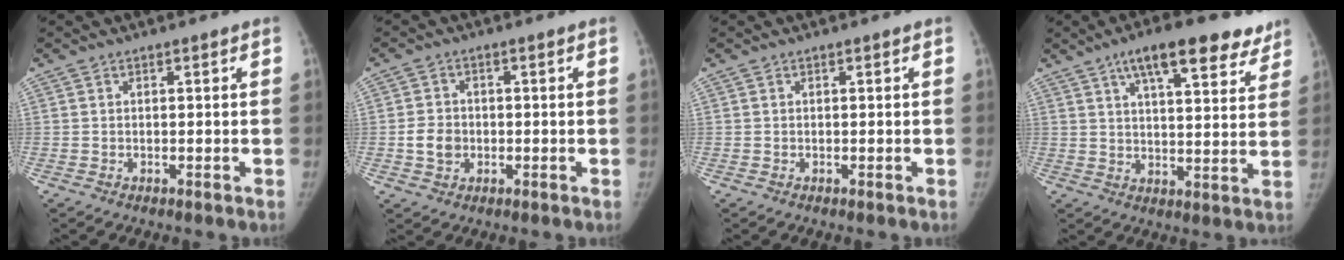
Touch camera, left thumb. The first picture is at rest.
{"total": 4.4, "force": [-0.9, 3.8, 2.1], "torque": [-0.026, 0.007, -0.015]}
{"total": 0.0}
{"total": 15.5, "force": [10.1, 5.4, 10.5], "torque": [-0.113, -0.025, 0.147]}